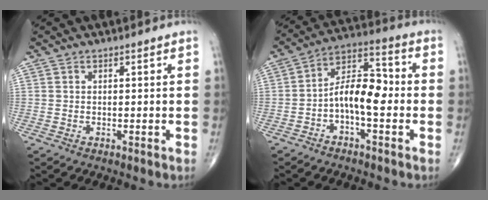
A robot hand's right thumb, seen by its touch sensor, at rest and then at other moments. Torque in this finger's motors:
{"motor_torque": [0.11, 0.10, 1.01, -0.34, 0.20]}